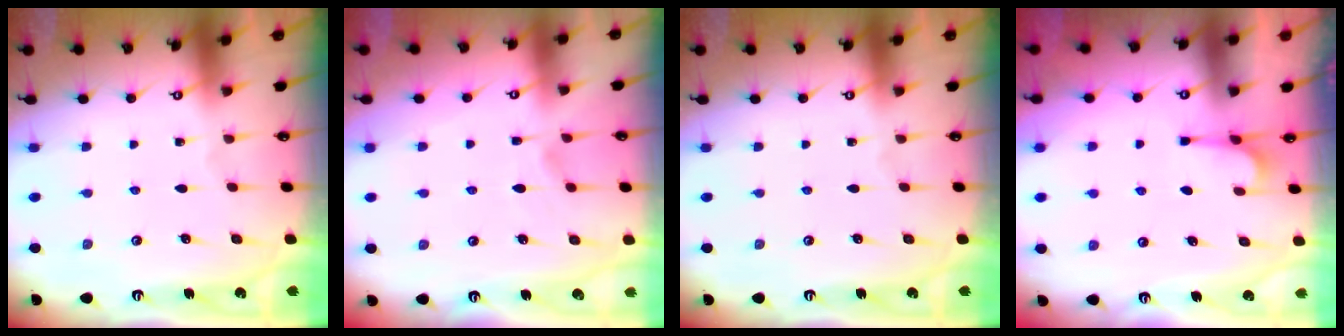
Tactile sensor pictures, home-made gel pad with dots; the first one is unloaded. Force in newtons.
{"total": 2.9, "press": 2.6, "slide": 1.2}
{"total": 0.0}
{"total": 2.8, "press": 2.7, "slide": 0.8}